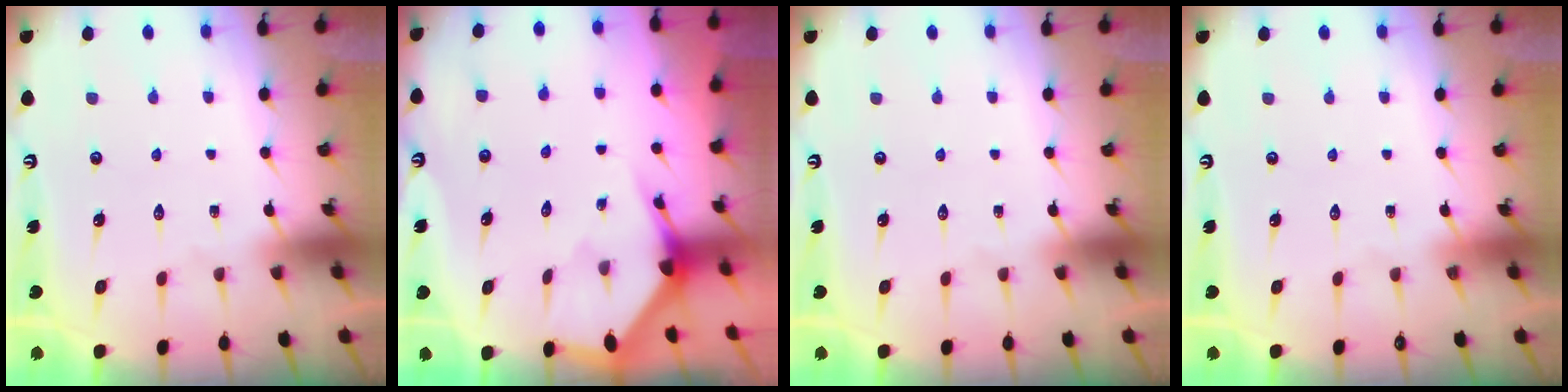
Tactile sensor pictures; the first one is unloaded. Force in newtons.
{"total": 2.2, "press": 2.2, "slide": 0.2}
{"total": 0.0}
{"total": 0.0}